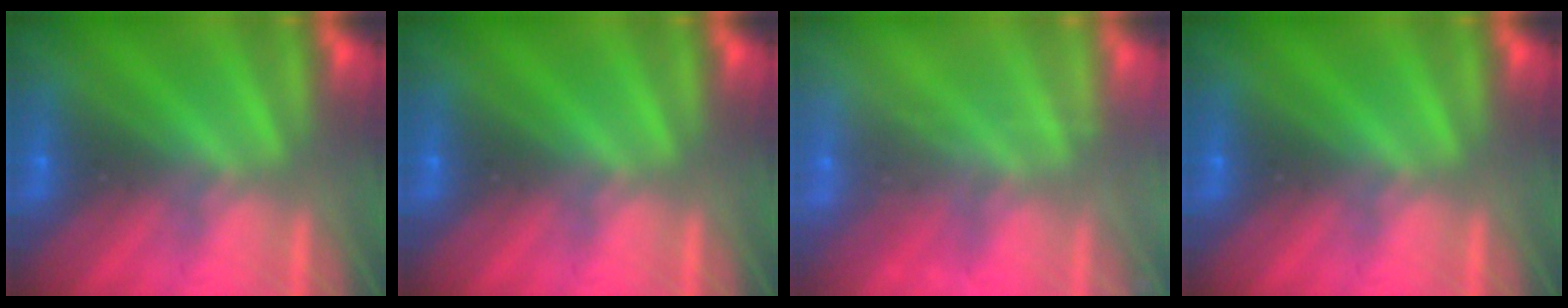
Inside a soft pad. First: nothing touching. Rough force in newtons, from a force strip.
{"total": 0.0}
{"total": 2.2}
{"total": 0.0}